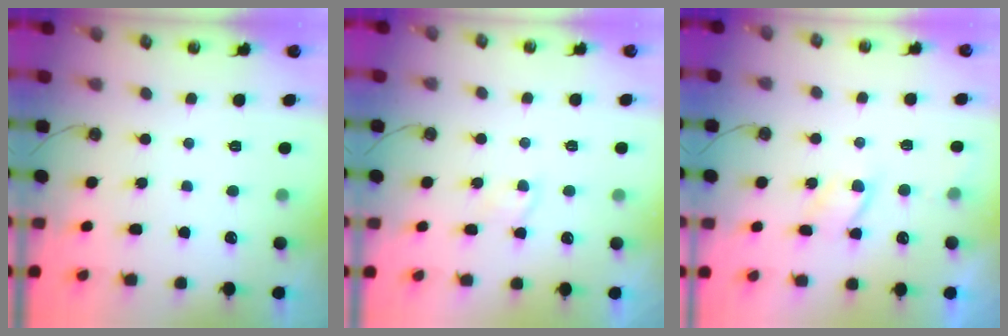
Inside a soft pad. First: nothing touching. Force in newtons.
{"total": 3.3, "press": 3.3, "slide": 0.4}
{"total": 4.5, "press": 4.4, "slide": 0.8}